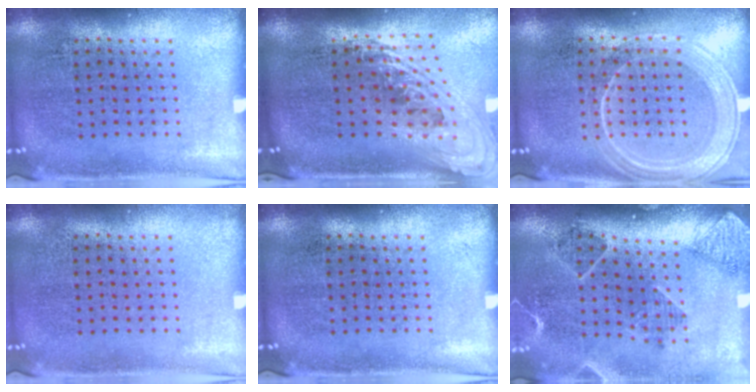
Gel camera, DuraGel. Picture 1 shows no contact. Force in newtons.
{"total": 2.3, "press": 1.6, "slide": 1.7}
{"total": 1.8, "press": 1.8, "slide": 0.4}
{"total": 0.0}
{"total": 0.0}
{"total": 1.4, "press": 1.4, "slide": 0.1}